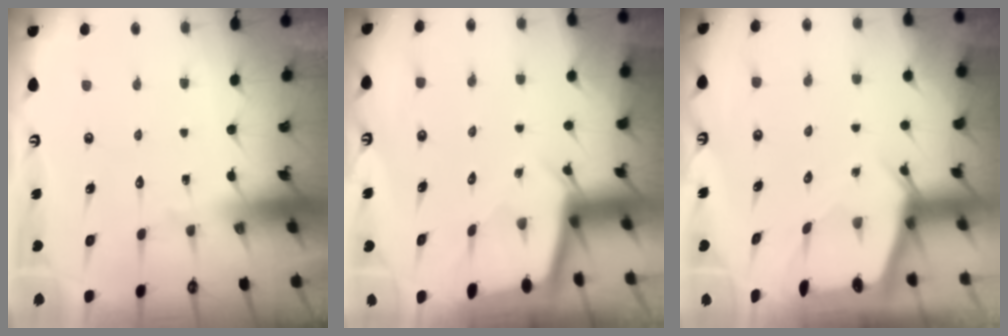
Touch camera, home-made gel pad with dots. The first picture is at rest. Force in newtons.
{"total": 2.0, "press": 2.0, "slide": 0.1}
{"total": 2.3, "press": 2.3, "slide": 0.2}